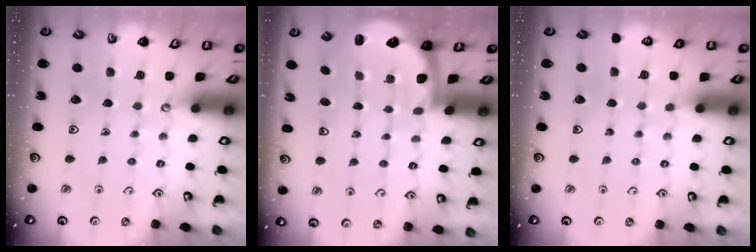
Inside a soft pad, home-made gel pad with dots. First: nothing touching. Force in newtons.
{"total": 2.3, "press": 2.0, "slide": 1.2}
{"total": 0.0}